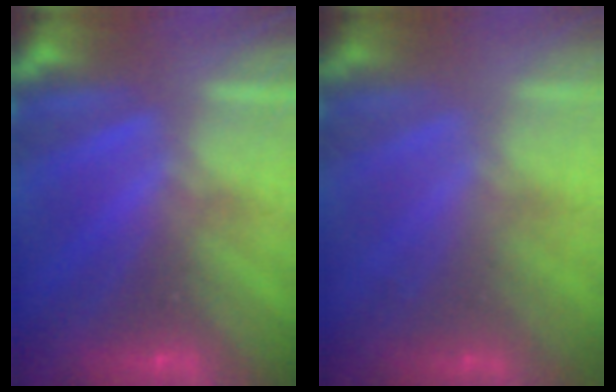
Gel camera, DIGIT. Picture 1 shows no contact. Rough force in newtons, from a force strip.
{"total": 1.7}